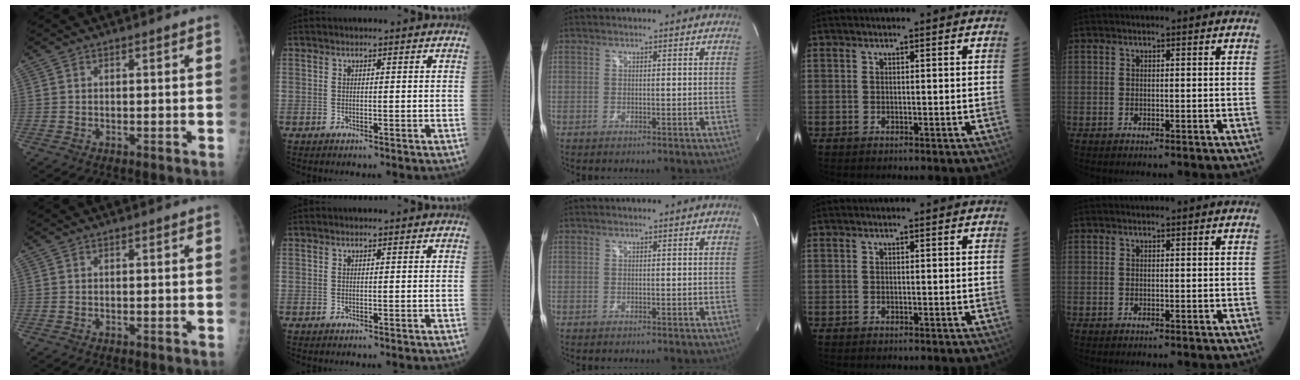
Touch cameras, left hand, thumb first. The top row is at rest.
{}